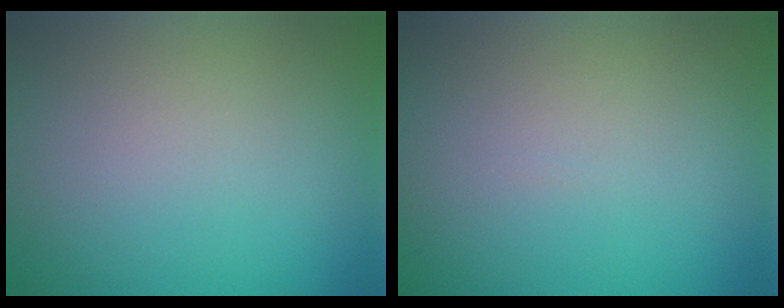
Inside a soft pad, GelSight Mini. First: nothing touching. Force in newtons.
{"total": 0.0}